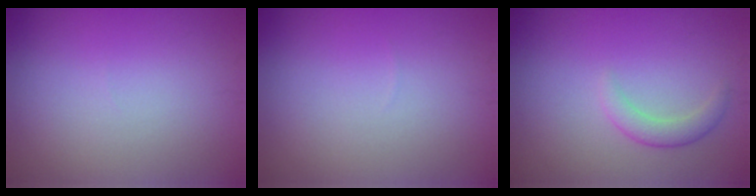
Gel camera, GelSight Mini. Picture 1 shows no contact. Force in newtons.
{"total": 0.0}
{"total": 1.8, "press": 1.8, "slide": 0.1}